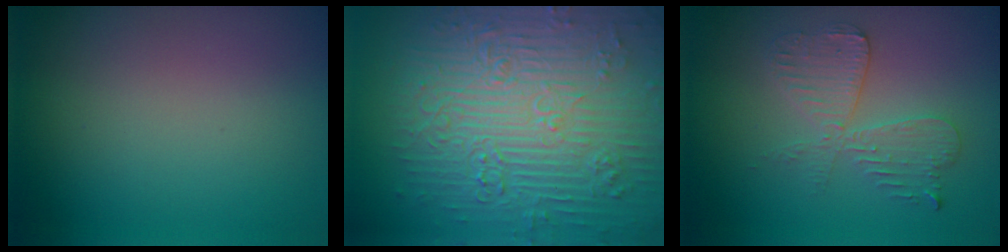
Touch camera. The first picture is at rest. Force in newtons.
{"total": 11.9, "press": 7.8, "slide": 8.9}
{"total": 4.1, "press": 3.6, "slide": 2.0}